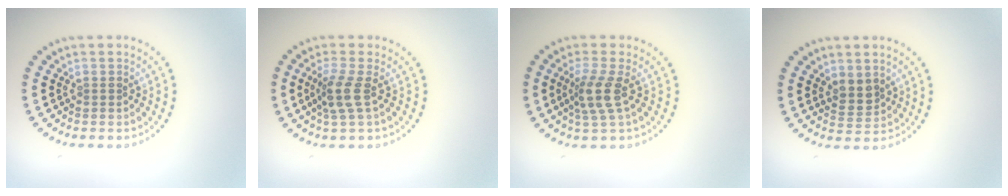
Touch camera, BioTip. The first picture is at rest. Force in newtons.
{"total": 2.6, "press": 2.0, "slide": 1.6}
{"total": 2.9, "press": 2.3, "slide": 1.8}
{"total": 2.2, "press": 1.9, "slide": 1.1}